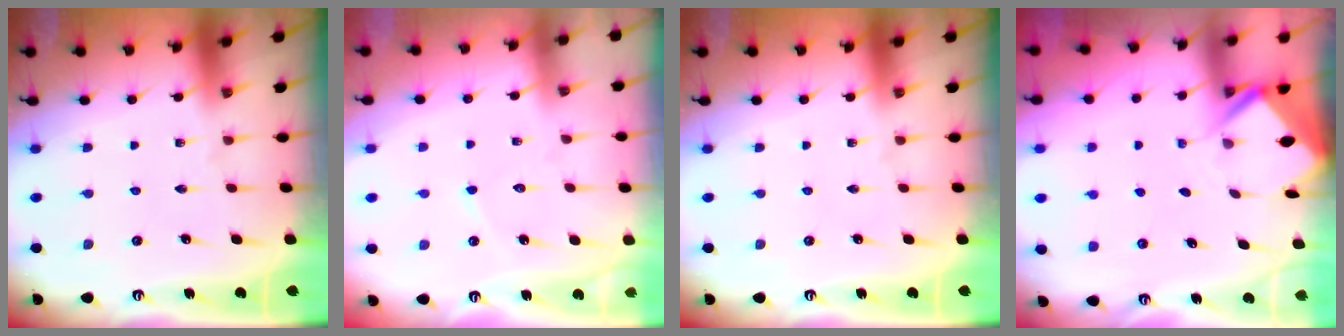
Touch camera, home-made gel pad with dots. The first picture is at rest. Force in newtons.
{"total": 4.6, "press": 4.6, "slide": 0.6}
{"total": 0.0}
{"total": 2.6, "press": 2.6, "slide": 0.1}